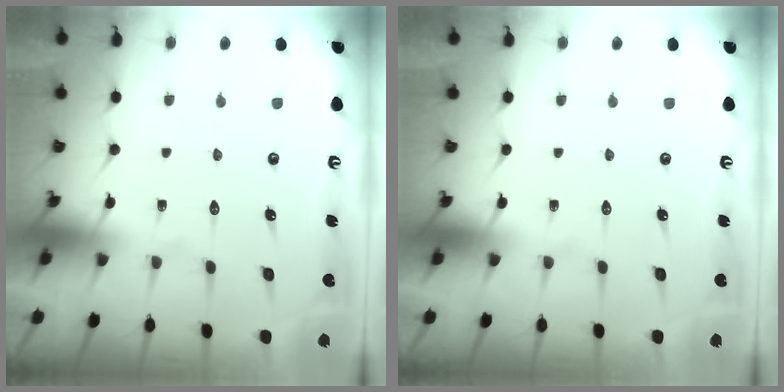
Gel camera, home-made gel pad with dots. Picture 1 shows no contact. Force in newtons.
{"total": 0.0}